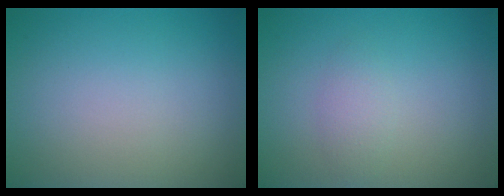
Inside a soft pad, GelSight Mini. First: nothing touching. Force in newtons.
{"total": 1.6, "press": 1.6, "slide": 0.0}